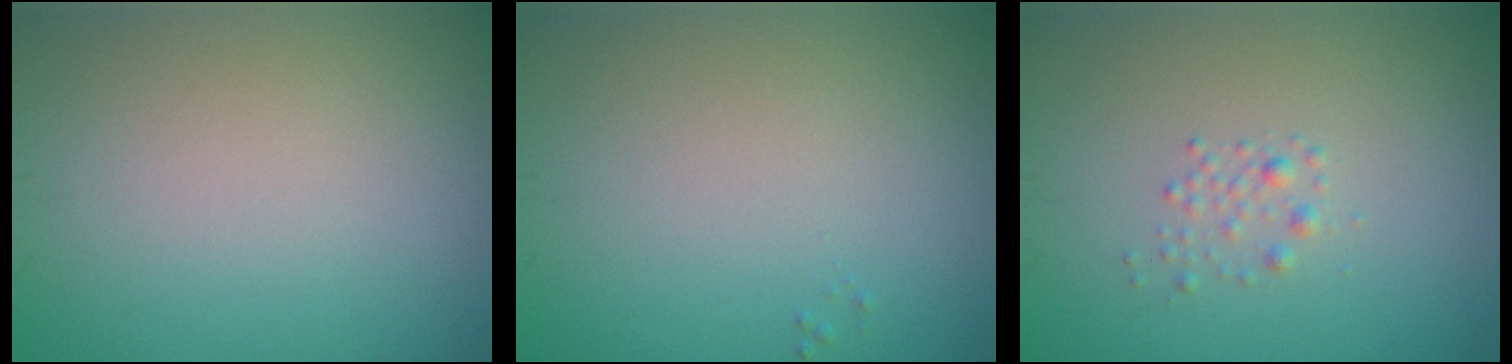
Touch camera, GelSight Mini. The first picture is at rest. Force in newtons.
{"total": 0.0}
{"total": 1.1, "press": 1.1, "slide": 0.1}